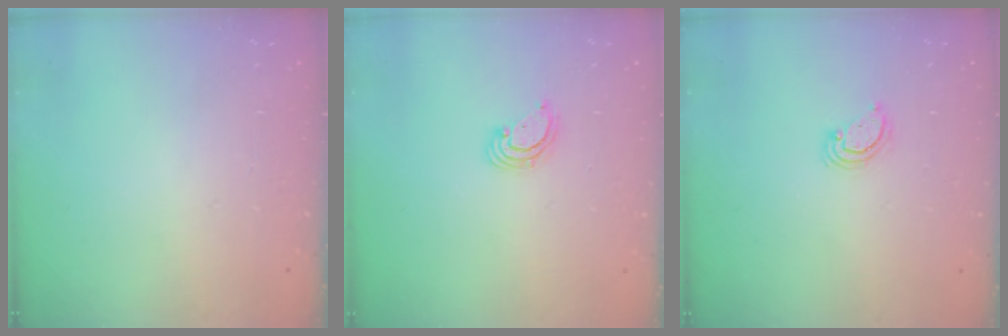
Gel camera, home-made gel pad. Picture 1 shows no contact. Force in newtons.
{"total": 3.3, "press": 3.3, "slide": 0.2}
{"total": 2.6, "press": 2.6, "slide": 0.3}